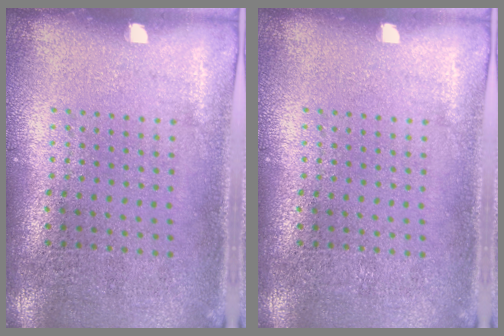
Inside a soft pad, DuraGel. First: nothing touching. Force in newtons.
{"total": 0.0}